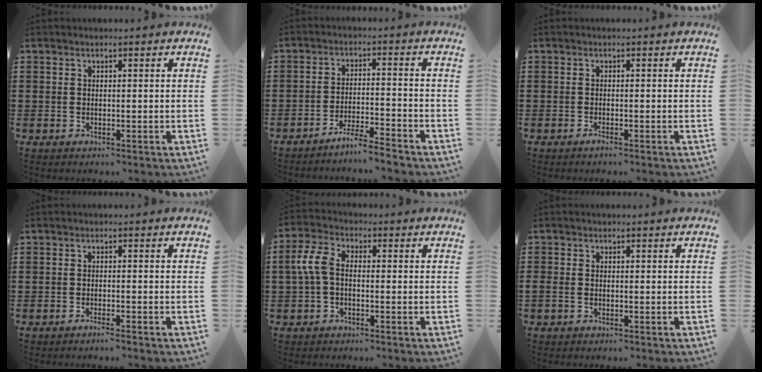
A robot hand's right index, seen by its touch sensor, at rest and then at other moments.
{"total": 4.3, "force": [-4.1, -0.5, 1.3], "torque": [-0.032, -0.005, -0.082]}
{"total": 0.7, "force": [-0.5, 0.0, 0.5], "torque": [-0.009, -0.005, -0.009]}
{"total": 1.2, "force": [-1.0, -0.2, 0.6], "torque": [-0.009, -0.003, -0.018]}
{"total": 4.8, "force": [-0.7, 2.7, 3.9], "torque": [-0.103, -0.001, -0.022]}
{"total": 0.7, "force": [-0.5, 0.4, 0.4], "torque": [-0.010, -0.002, -0.009]}